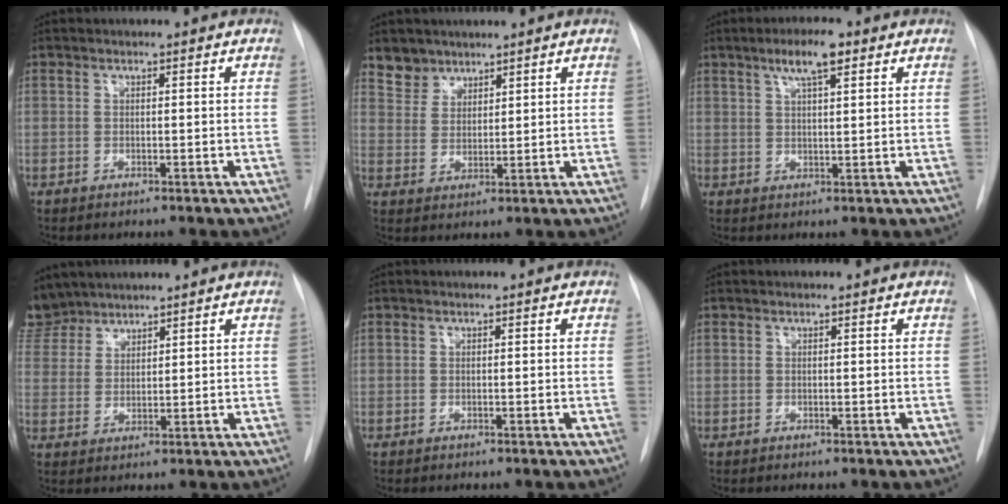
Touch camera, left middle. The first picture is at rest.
{"total": 4.1, "force": [3.4, 2.3, -0.2], "torque": [0.015, 0.000, 0.065]}
{"total": 5.5, "force": [3.2, 0.9, 4.4], "torque": [-0.083, 0.006, 0.054]}
{"total": 7.1, "force": [6.5, 2.8, 0.2], "torque": [-0.001, 0.006, 0.135]}
{"total": 0.0}
{"total": 0.0}